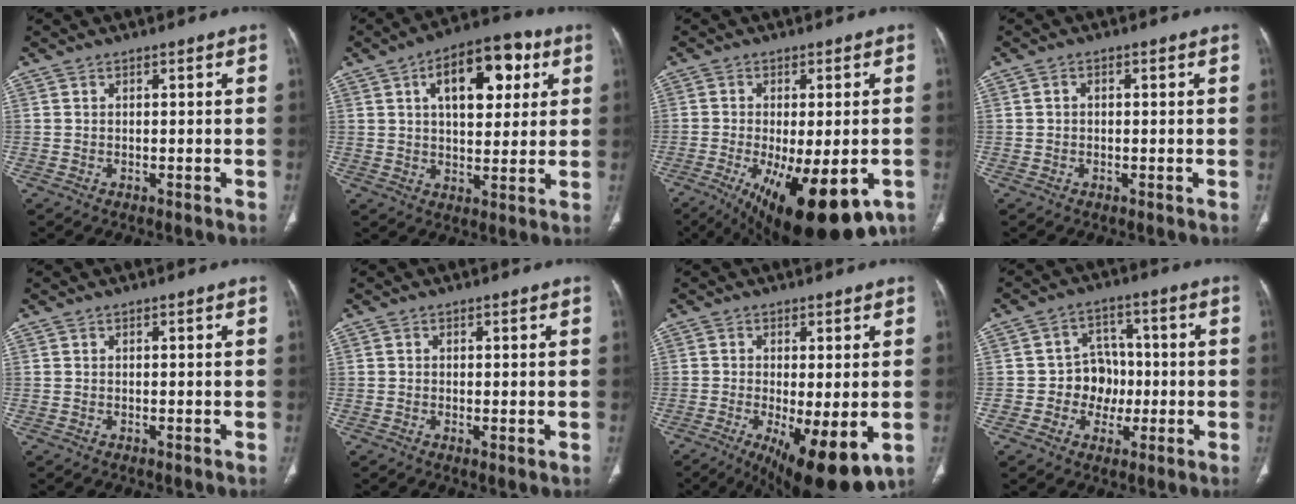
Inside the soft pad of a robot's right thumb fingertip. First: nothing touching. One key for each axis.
{"total": 15.4, "fx": 5.4, "fy": 8.1, "fz": 11.9, "tx": -0.136, "ty": 0.005, "tz": 0.077}
{"total": 20.1, "fx": -8.9, "fy": 7.7, "fz": 16.3, "tx": -0.224, "ty": -0.018, "tz": -0.120}
{"total": 1.1, "fx": 0.1, "fy": 0.8, "fz": 0.7, "tx": -0.008, "ty": 0.005, "tz": 0.000}
{"total": 0.0}
{"total": 1.1, "fx": -0.2, "fy": 0.3, "fz": 1.0, "tx": -0.022, "ty": -0.005, "tz": -0.004}
{"total": 14.0, "fx": -4.6, "fy": 4.5, "fz": 12.4, "tx": -0.176, "ty": -0.022, "tz": -0.058}
{"total": 7.8, "fx": -1.3, "fy": 6.8, "fz": 3.5, "tx": -0.001, "ty": 0.022, "tz": -0.025}